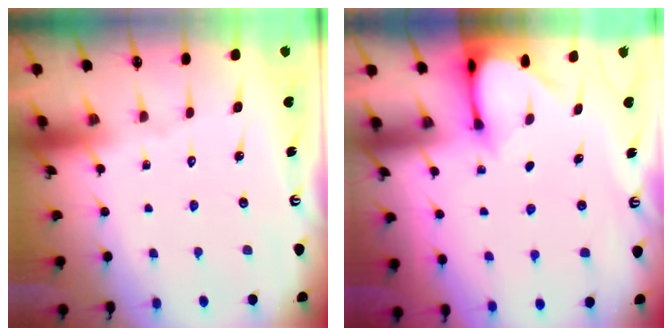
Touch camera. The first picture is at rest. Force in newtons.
{"total": 3.3, "press": 3.3, "slide": 0.3}